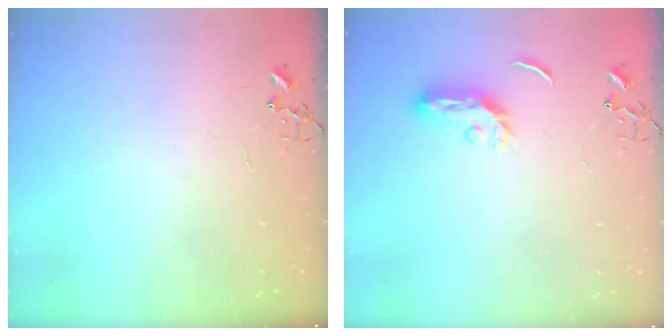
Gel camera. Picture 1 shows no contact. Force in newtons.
{"total": 7.6, "press": 7.6, "slide": 0.4}